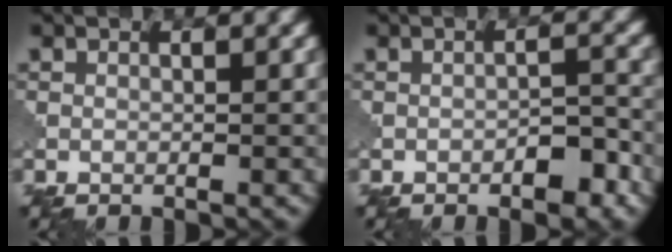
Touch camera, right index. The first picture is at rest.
{"total": 2.6, "force": [-1.5, 1.0, 1.9], "torque": [-0.023, 0.008, -0.023]}